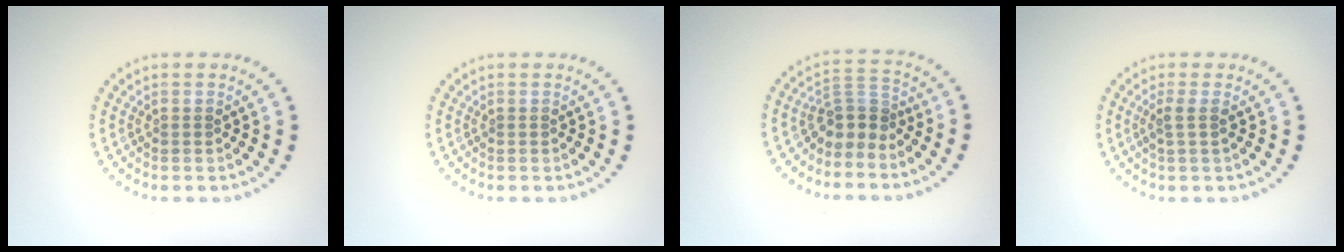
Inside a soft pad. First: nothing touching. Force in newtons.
{"total": 0.0}
{"total": 2.8, "press": 2.1, "slide": 1.8}
{"total": 1.4, "press": 1.2, "slide": 0.9}